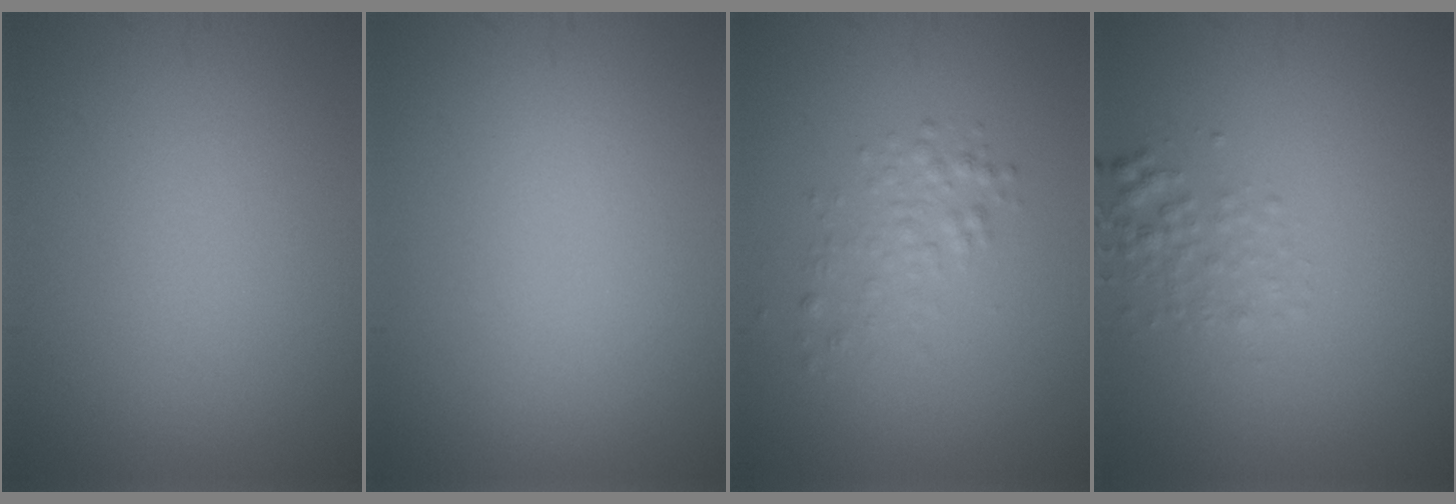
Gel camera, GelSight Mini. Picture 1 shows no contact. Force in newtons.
{"total": 0.0}
{"total": 1.8, "press": 1.8, "slide": 0.1}
{"total": 1.7, "press": 1.7, "slide": 0.1}